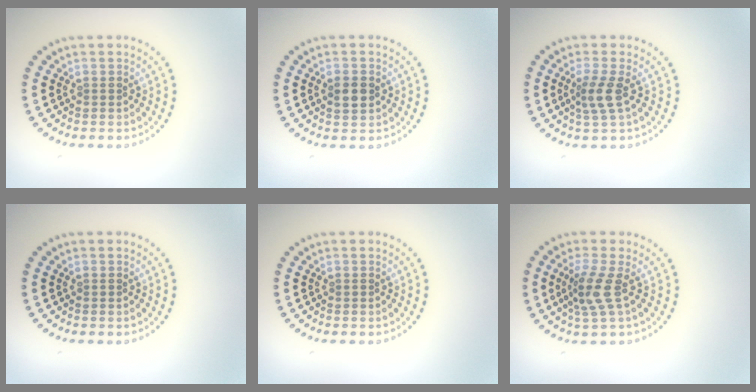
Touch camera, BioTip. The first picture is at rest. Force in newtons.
{"total": 1.9, "press": 1.9, "slide": 0.1}
{"total": 2.5, "press": 1.9, "slide": 1.6}
{"total": 0.0}
{"total": 0.0}
{"total": 2.8, "press": 2.1, "slide": 1.8}